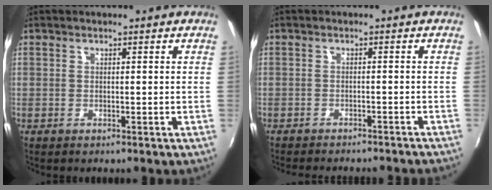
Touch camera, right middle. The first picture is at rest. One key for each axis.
{"total": 9.4, "fx": -8.5, "fy": 1.5, "fz": 3.7, "tx": -0.085, "ty": -0.016, "tz": -0.113}